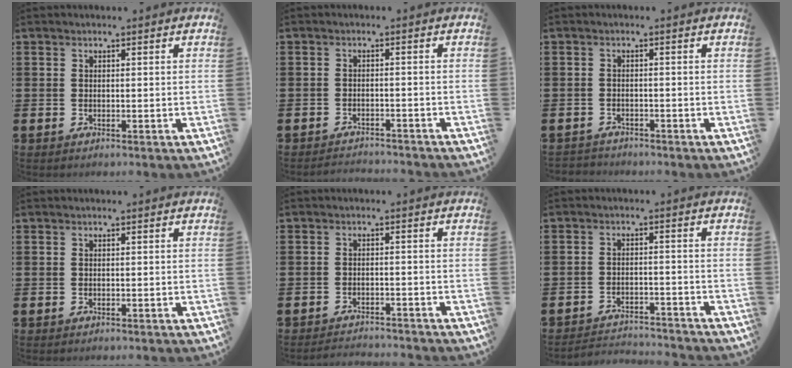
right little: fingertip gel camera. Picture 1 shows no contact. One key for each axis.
{"total": 1.8, "fx": -1.8, "fy": -0.1, "fz": -0.1, "tx": -0.003, "ty": 0.003, "tz": -0.038}
{"total": 1.2, "fx": -1.2, "fy": 0.2, "fz": -0.2, "tx": 0.000, "ty": 0.002, "tz": -0.027}
{"total": 0.0}
{"total": 2.0, "fx": -2.0, "fy": -0.1, "fz": -0.1, "tx": -0.003, "ty": 0.004, "tz": -0.043}
{"total": 2.8, "fx": -2.8, "fy": 0.1, "fz": -0.1, "tx": -0.005, "ty": 0.002, "tz": -0.062}